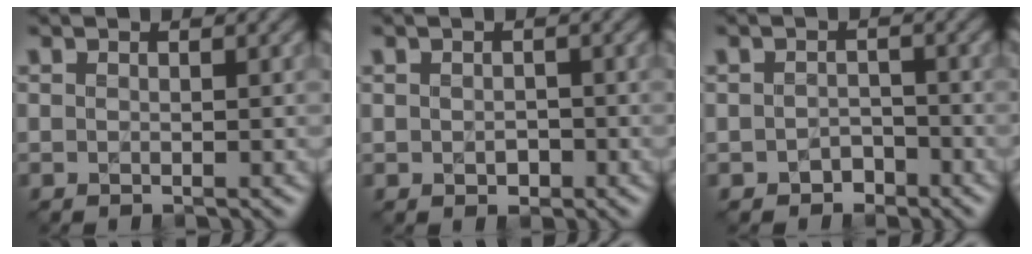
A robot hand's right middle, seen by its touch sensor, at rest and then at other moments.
{"total": 0.9, "force": [0.2, 0.7, 0.5], "torque": [-0.010, -0.001, 0.002]}
{"total": 1.4, "force": [-0.7, 1.1, 0.4], "torque": [-0.006, 0.005, -0.016]}